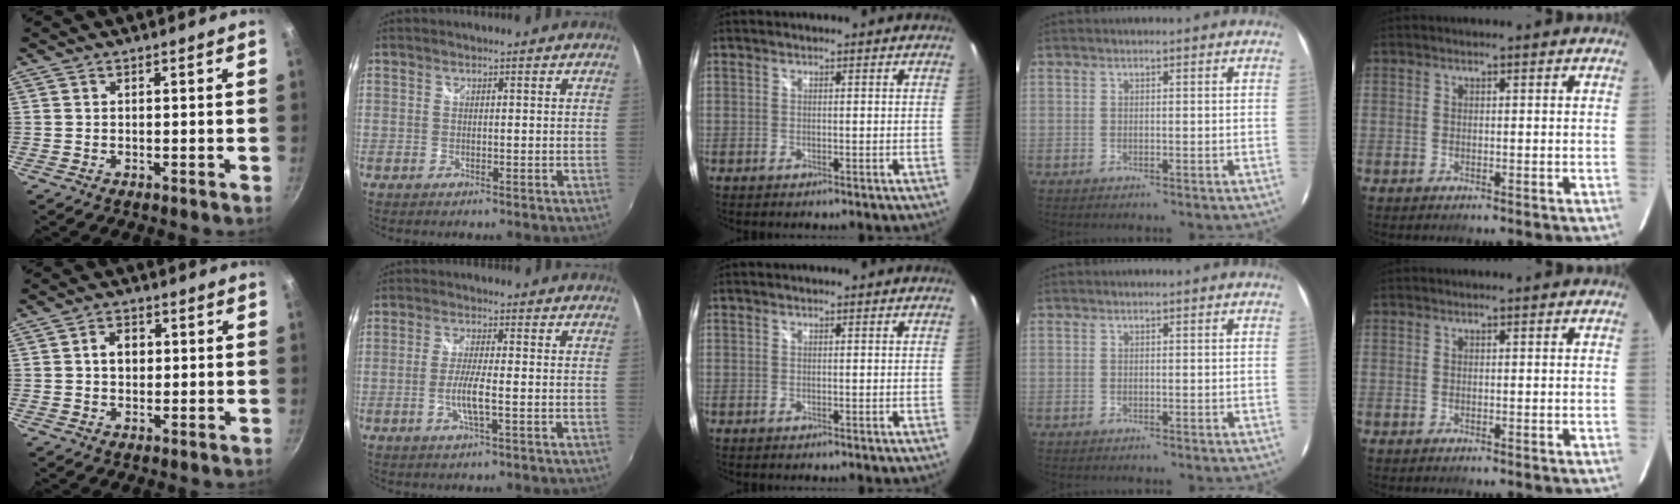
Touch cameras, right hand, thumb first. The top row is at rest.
{"thumb": {"total": 4.1, "force": [0.5, 3.2, 2.5], "torque": [-0.021, 0.008, 0.004]}, "index": {"total": 4.6, "force": [-1.4, 0.1, 4.4], "torque": [-0.088, -0.007, -0.027]}}